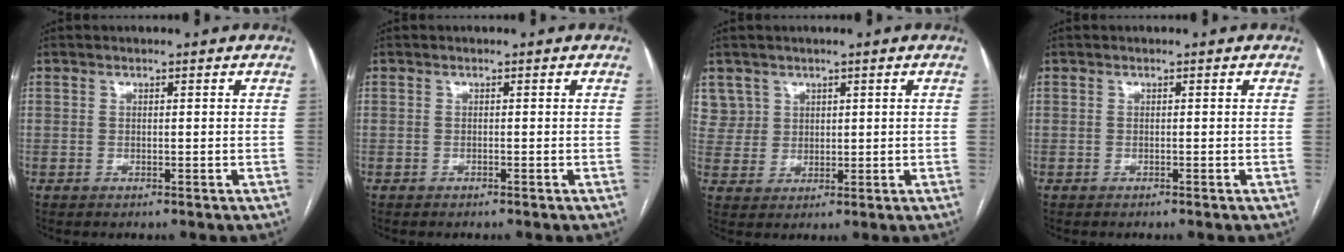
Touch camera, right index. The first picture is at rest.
{"total": 0.0}
{"total": 4.6, "force": [2.6, 3.7, -0.5], "torque": [0.023, 0.006, 0.054]}
{"total": 0.0}